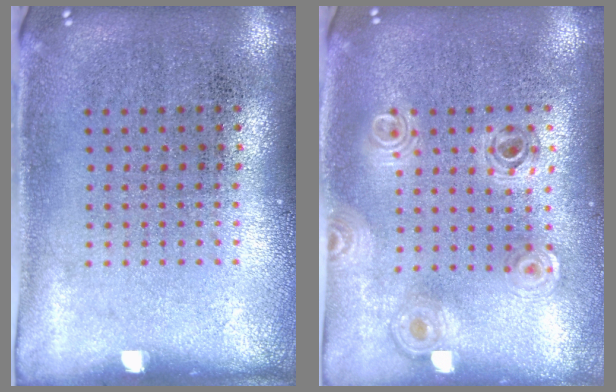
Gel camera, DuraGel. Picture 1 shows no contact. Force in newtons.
{"total": 0.8, "press": 0.8, "slide": 0.2}